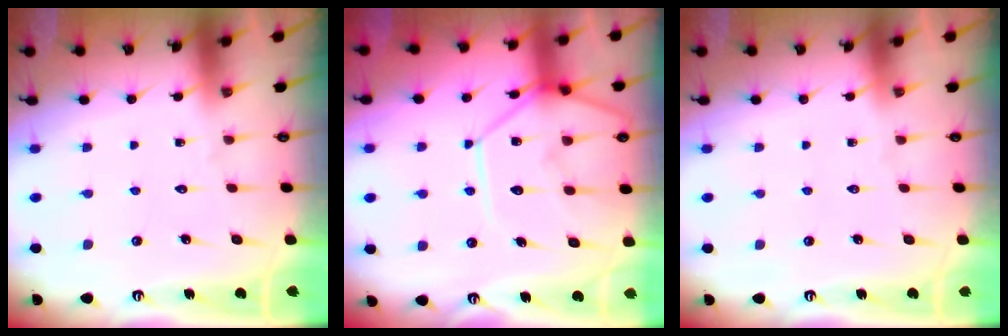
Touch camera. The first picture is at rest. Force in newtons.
{"total": 14.1, "press": 14.0, "slide": 1.6}
{"total": 0.0}